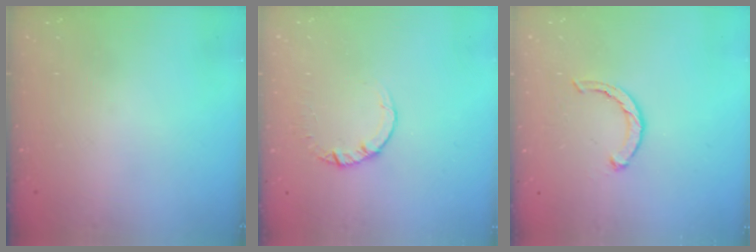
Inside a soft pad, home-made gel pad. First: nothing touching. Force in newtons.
{"total": 2.5, "press": 2.5, "slide": 0.2}
{"total": 2.7, "press": 2.7, "slide": 0.4}